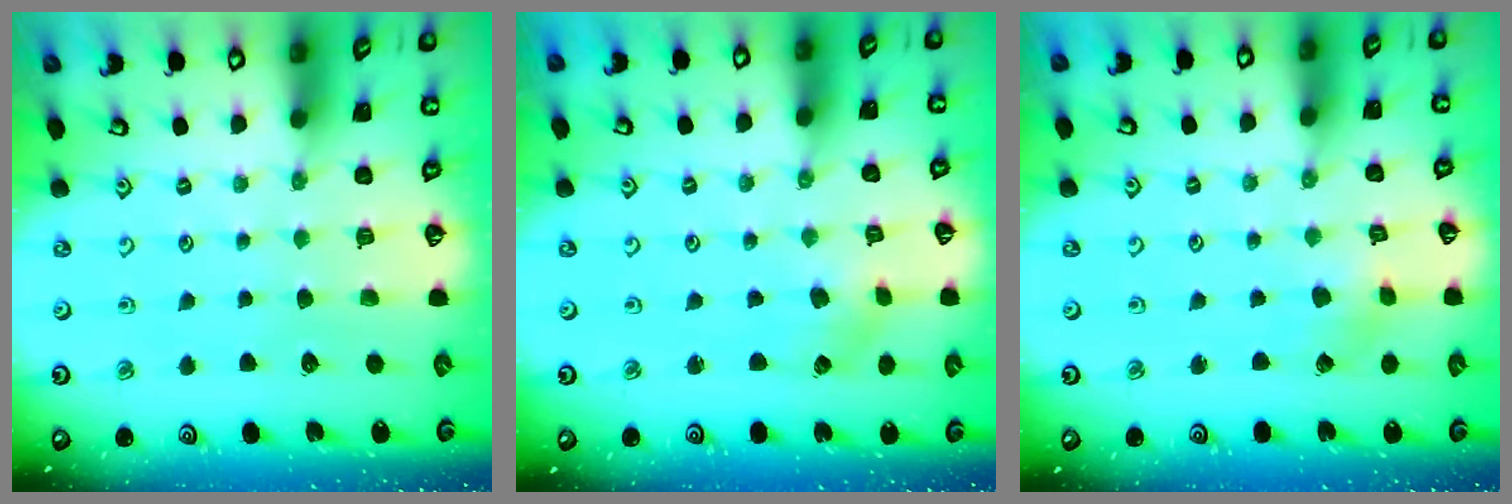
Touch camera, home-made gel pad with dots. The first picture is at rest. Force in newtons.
{"total": 4.3, "press": 4.3, "slide": 0.2}
{"total": 2.1, "press": 2.1, "slide": 0.2}